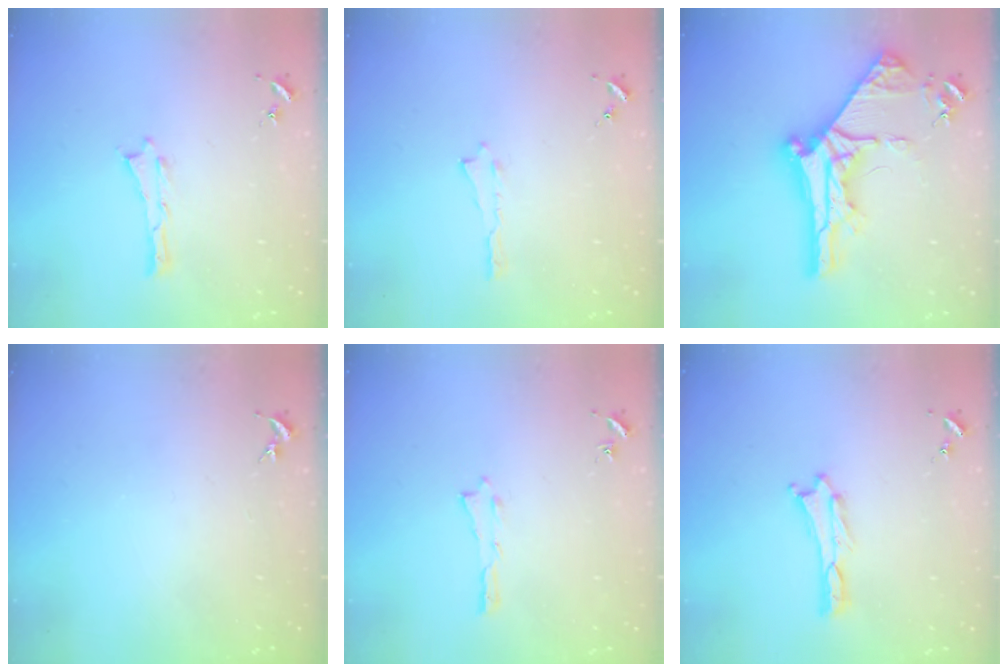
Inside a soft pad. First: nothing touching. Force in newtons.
{"total": 0.0}
{"total": 10.5, "press": 10.5, "slide": 1.2}
{"total": 0.0}
{"total": 0.0}
{"total": 0.0}